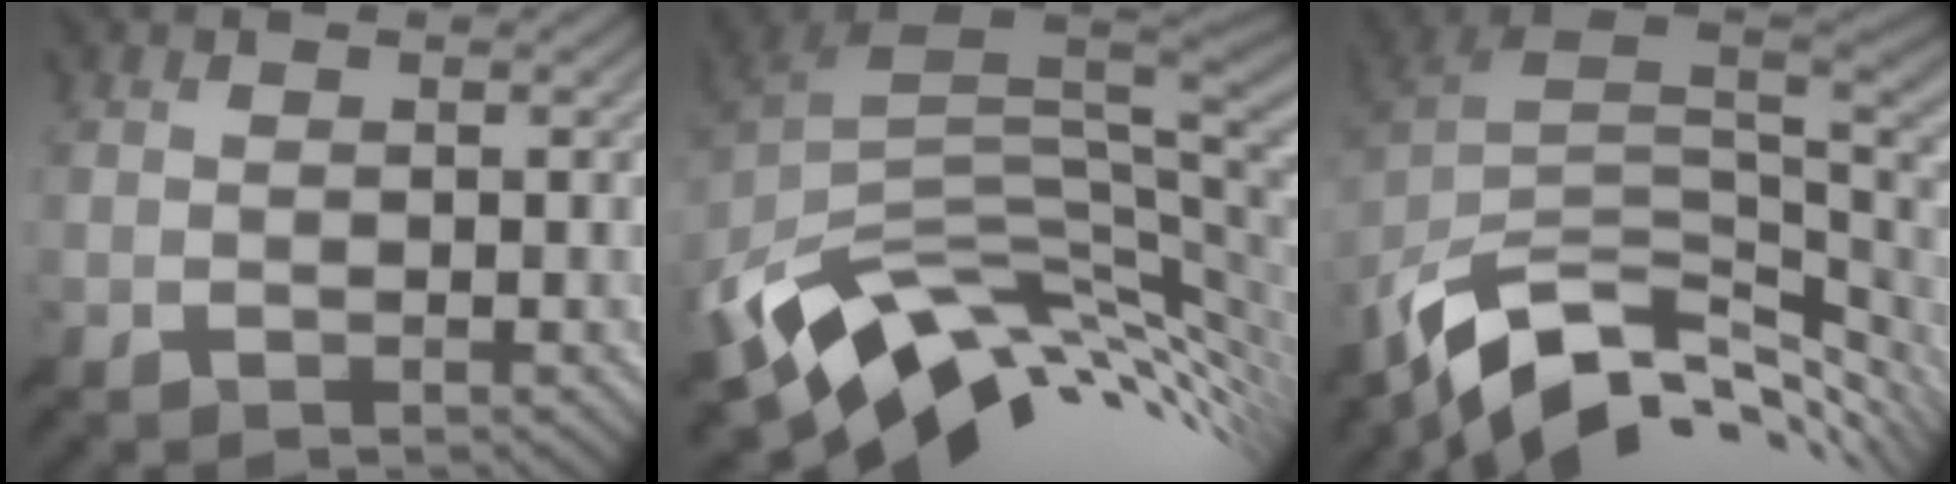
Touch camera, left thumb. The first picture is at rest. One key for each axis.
{"total": 14.5, "fx": -3.4, "fy": 8.9, "fz": 10.9, "tx": -0.238, "ty": -0.022, "tz": -0.049}
{"total": 12.8, "fx": -6.3, "fy": 7.1, "fz": 8.6, "tx": -0.203, "ty": -0.020, "tz": -0.106}